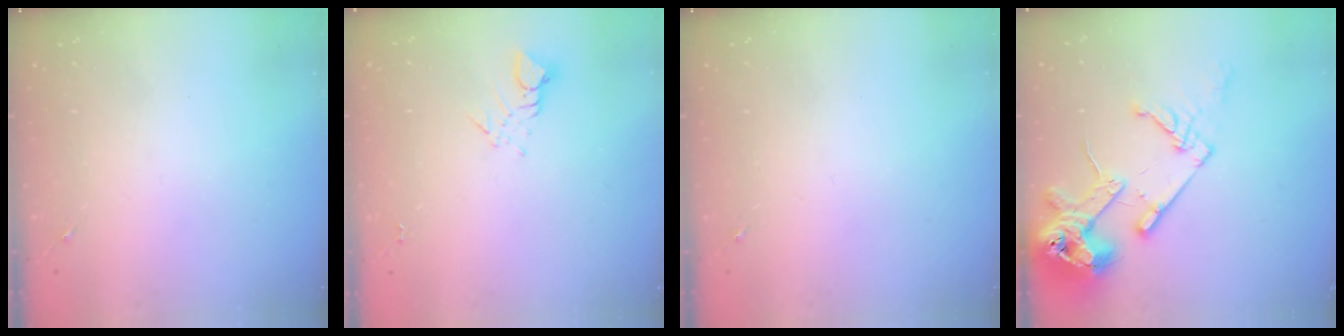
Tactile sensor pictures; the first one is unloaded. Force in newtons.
{"total": 3.8, "press": 3.8, "slide": 0.2}
{"total": 0.0}
{"total": 18.6, "press": 18.4, "slide": 2.2}